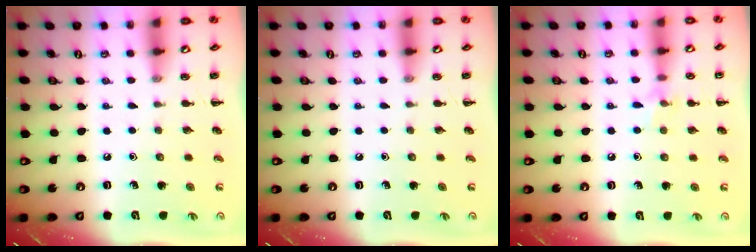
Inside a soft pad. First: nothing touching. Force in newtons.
{"total": 0.0}
{"total": 5.9, "press": 5.6, "slide": 1.9}